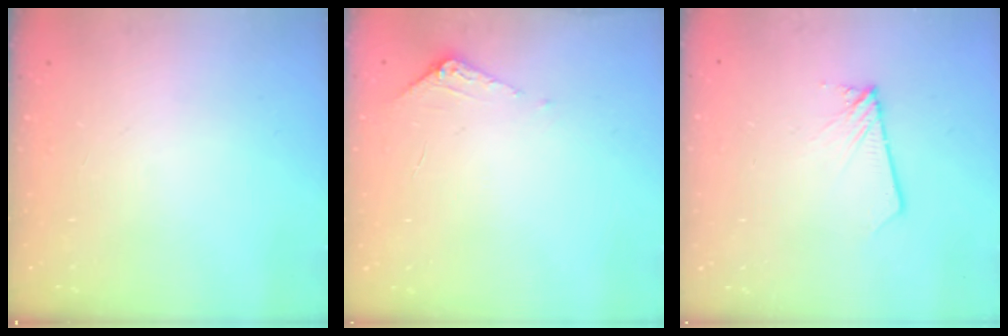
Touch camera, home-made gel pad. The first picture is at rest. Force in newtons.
{"total": 5.0, "press": 5.0, "slide": 0.5}
{"total": 1.9, "press": 1.9, "slide": 0.1}